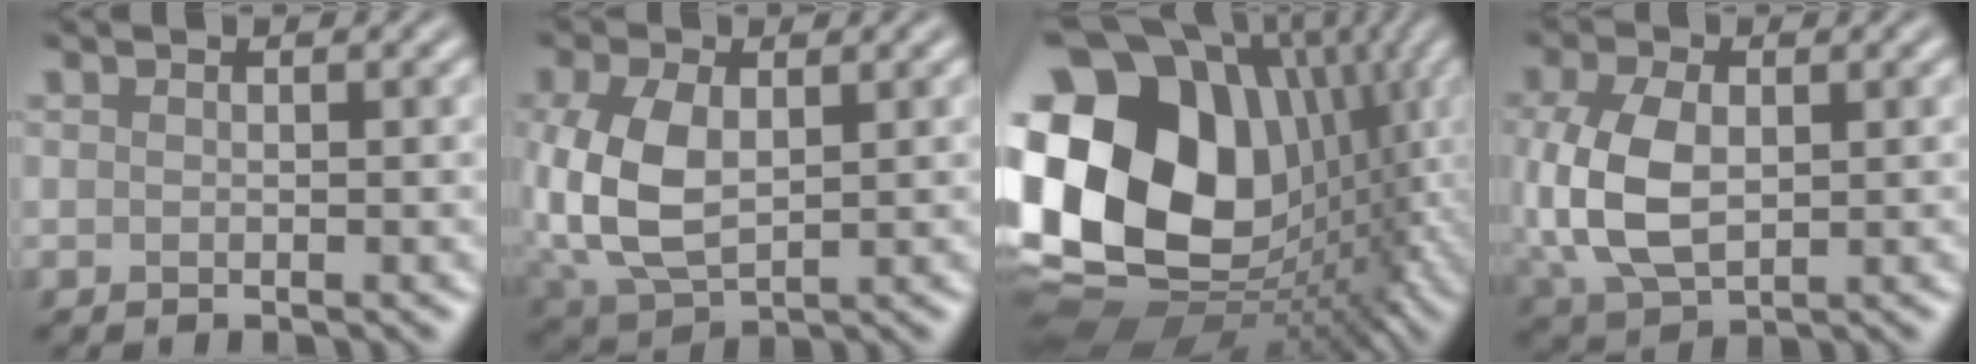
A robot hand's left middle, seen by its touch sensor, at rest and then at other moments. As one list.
[{"total": 7.1, "force": [0.3, 4.4, 5.6], "torque": [-0.149, 0.001, 0.011]}, {"total": 21.1, "force": [2.6, 15.2, 14.4], "torque": [-0.305, 0.009, 0.072]}, {"total": 7.3, "force": [0.1, 4.7, 5.7], "torque": [-0.148, -0.001, 0.010]}]